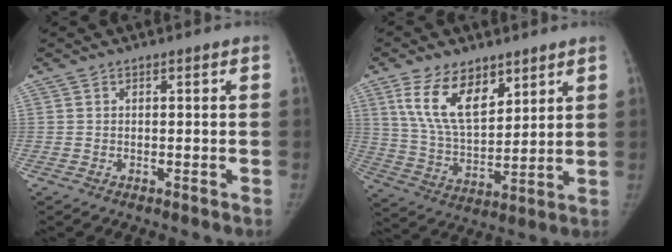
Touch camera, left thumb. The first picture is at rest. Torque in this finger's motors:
{"motor_torque": [0.40, -0.03, 1.80, -0.97, 0.42]}